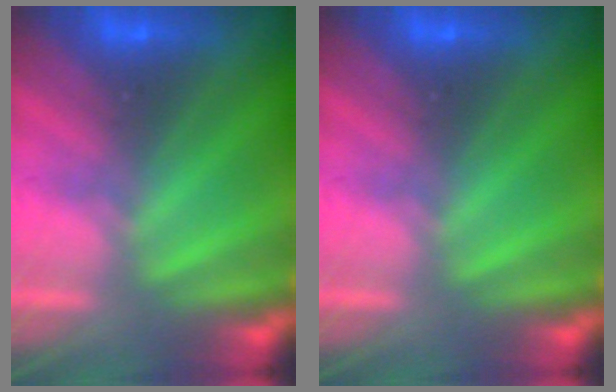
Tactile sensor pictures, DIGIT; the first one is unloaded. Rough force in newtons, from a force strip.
{"total": 0.0}